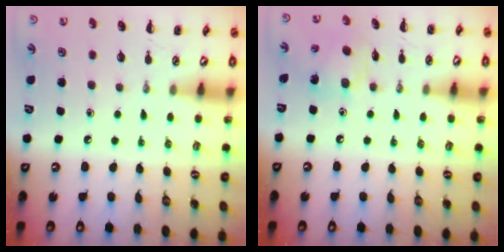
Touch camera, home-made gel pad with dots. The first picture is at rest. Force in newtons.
{"total": 6.9, "press": 6.9, "slide": 0.5}